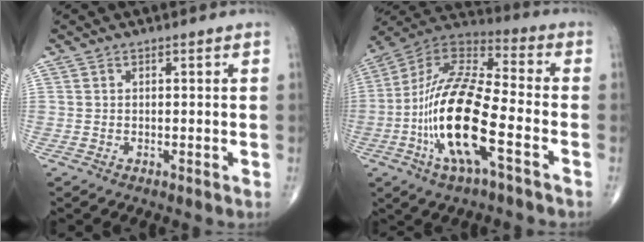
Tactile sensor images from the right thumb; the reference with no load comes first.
{"total": 20.0, "force": [-6.1, 6.2, 18.0], "torque": [-0.364, 0.033, -0.113]}